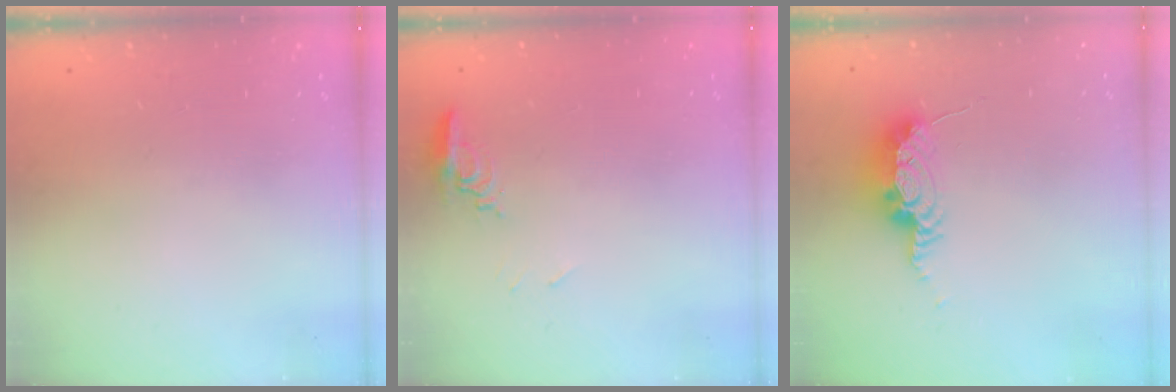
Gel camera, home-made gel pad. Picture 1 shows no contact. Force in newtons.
{"total": 8.3, "press": 8.1, "slide": 1.9}
{"total": 8.2, "press": 8.1, "slide": 1.5}